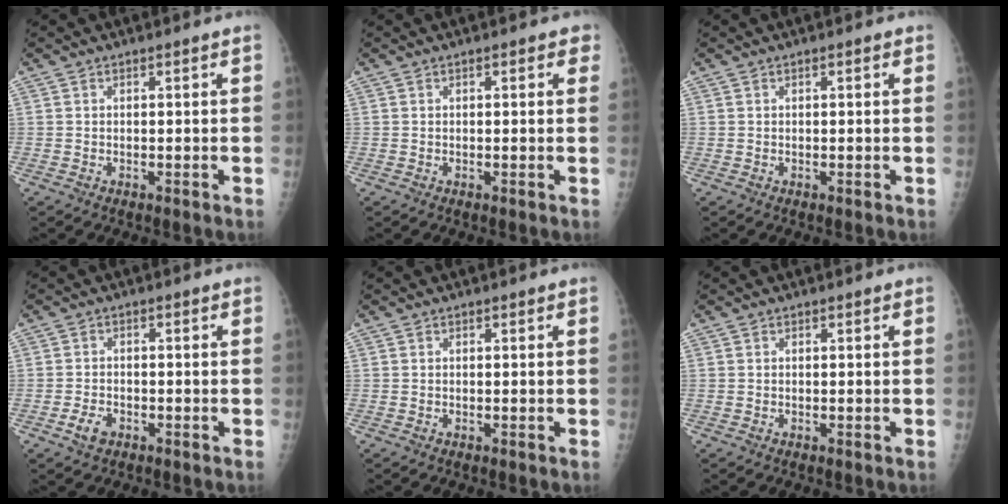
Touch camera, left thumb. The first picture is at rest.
{"total": 1.9, "force": [0.8, 1.0, 1.4], "torque": [-0.004, 0.002, 0.006]}
{"total": 0.6, "force": [0.3, 0.2, 0.5], "torque": [-0.009, 0.001, 0.002]}
{"total": 3.0, "force": [-1.6, 2.0, 1.7], "torque": [-0.031, 0.006, -0.027]}
{"total": 0.0}
{"total": 0.0}